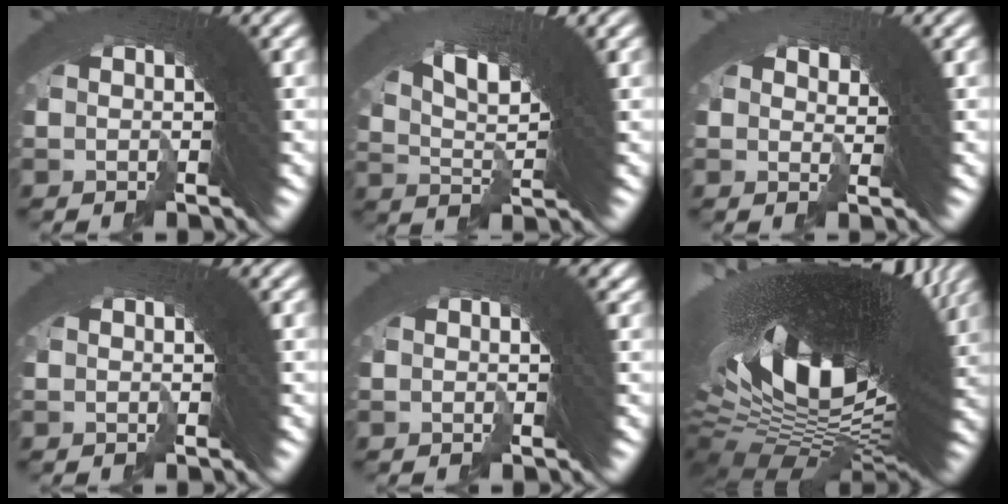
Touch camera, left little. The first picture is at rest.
{"total": 6.2, "force": [4.3, 0.5, 4.4], "torque": [-0.080, 0.007, 0.077]}
{"total": 0.8, "force": [-0.5, 0.2, -0.5], "torque": [0.011, -0.023, 0.004]}
{"total": 0.0}
{"total": 1.9, "force": [0.3, 1.1, 1.5], "torque": [-0.007, 0.005, -0.001]}
{"total": 27.7, "force": [1.8, 10.8, 25.5], "torque": [-0.398, -0.039, 0.053]}